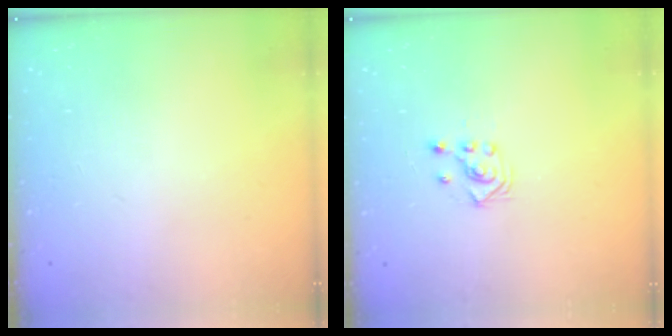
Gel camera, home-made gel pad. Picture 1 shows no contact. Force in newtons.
{"total": 2.9, "press": 2.7, "slide": 1.0}